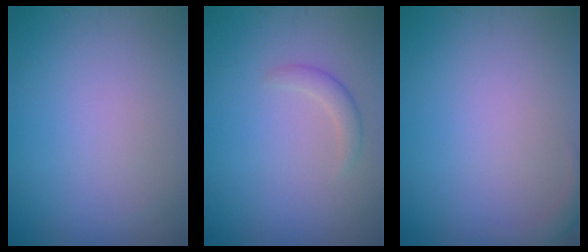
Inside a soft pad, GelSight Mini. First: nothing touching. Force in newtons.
{"total": 1.4, "press": 1.4, "slide": 0.1}
{"total": 1.0, "press": 1.0, "slide": 0.2}